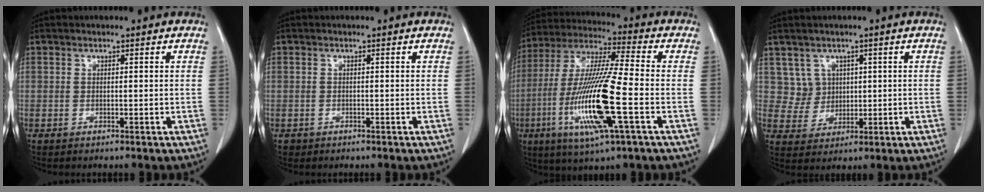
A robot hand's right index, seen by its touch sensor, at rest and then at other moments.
{"total": 0.7, "force": [-0.3, 0.6, -0.1], "torque": [-0.004, 0.004, -0.003]}
{"total": 17.7, "force": [-4.8, 1.0, 17.0], "torque": [-0.354, -0.018, -0.091]}
{"total": 4.6, "force": [1.8, 4.2, 0.0], "torque": [0.005, 0.011, 0.042]}